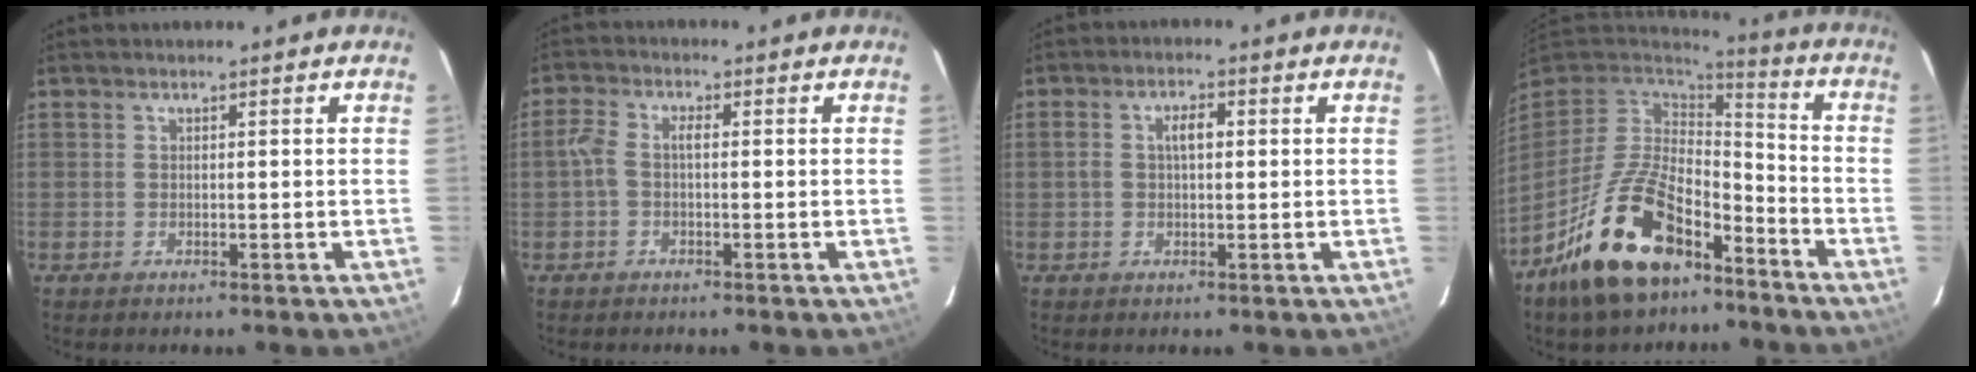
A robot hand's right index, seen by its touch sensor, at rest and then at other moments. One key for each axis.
{"total": 3.4, "fx": -0.4, "fy": 1.7, "fz": 2.9, "tx": -0.061, "ty": 0.010, "tz": -0.010}
{"total": 3.5, "fx": 0.5, "fy": 1.8, "fz": 2.9, "tx": -0.053, "ty": 0.011, "tz": 0.009}
{"total": 20.0, "fx": -12.0, "fy": 10.0, "fz": 12.5, "tx": -0.258, "ty": -0.008, "tz": -0.203}